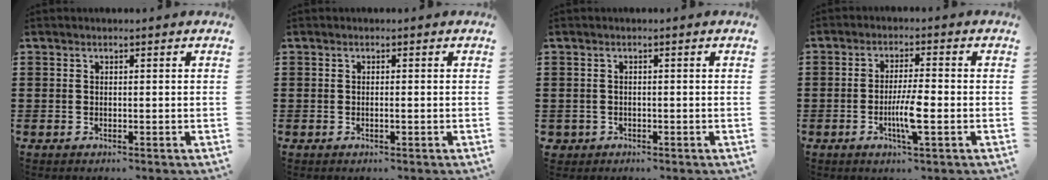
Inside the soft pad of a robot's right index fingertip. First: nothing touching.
{"total": 0.7, "force": [-0.2, 0.0, 0.6], "torque": [-0.011, -0.005, -0.003]}
{"total": 1.0, "force": [-0.6, 0.8, 0.0], "torque": [-0.004, 0.003, -0.016]}
{"total": 5.6, "force": [-1.6, 0.7, 5.3], "torque": [-0.096, -0.006, -0.029]}